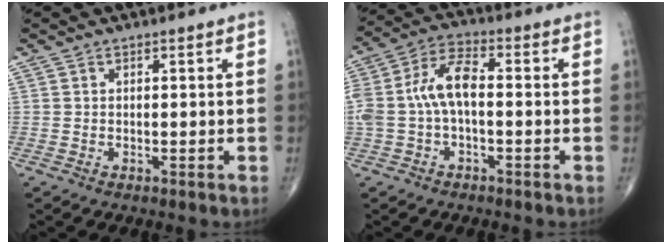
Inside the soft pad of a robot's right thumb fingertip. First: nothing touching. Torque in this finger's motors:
{"motor_torque": [0.40, 0.49, 1.10, 0.12, 0.35]}